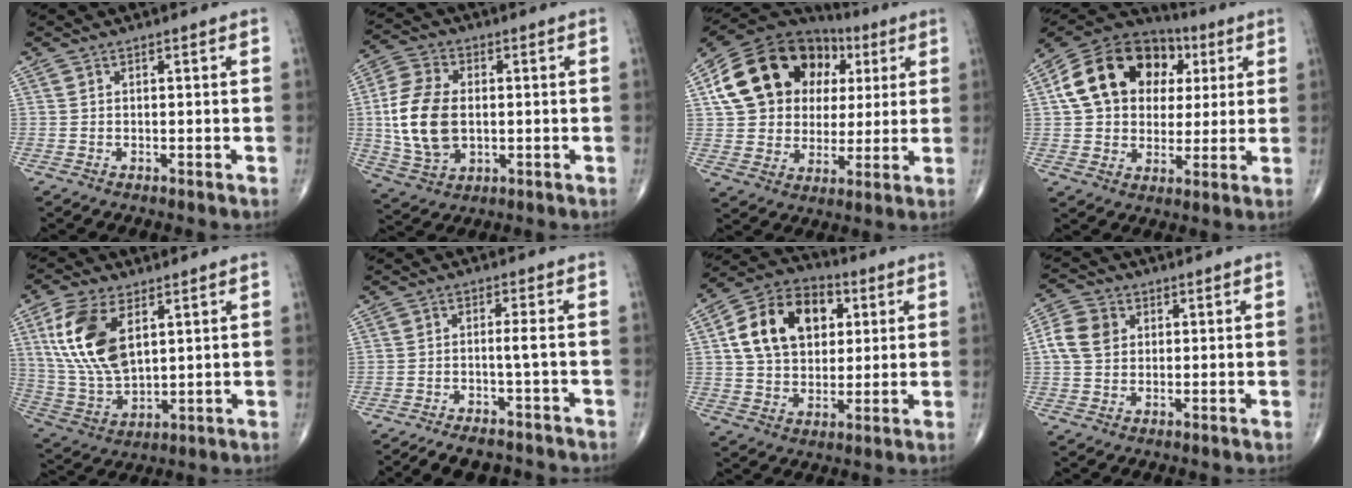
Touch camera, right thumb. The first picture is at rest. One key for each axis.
{"total": 13.8, "fx": 0.0, "fy": 8.9, "fz": 10.6, "tx": -0.211, "ty": 0.002, "tz": 0.004}
{"total": 21.6, "fx": 6.1, "fy": 16.8, "fz": 12.2, "tx": -0.192, "ty": 0.028, "tz": 0.111}
{"total": 19.2, "fx": 4.5, "fy": 14.6, "fz": 11.6, "tx": -0.179, "ty": 0.021, "tz": 0.073}
{"total": 15.5, "fx": 5.3, "fy": 8.2, "fz": 12.0, "tx": -0.240, "ty": -0.018, "tz": 0.113}
{"total": 8.0, "fx": -6.9, "fy": 1.8, "fz": 3.7, "tx": -0.057, "ty": 0.036, "tz": -0.103}
{"total": 17.0, "fx": 4.6, "fy": 11.8, "fz": 11.3, "tx": -0.168, "ty": 0.007, "tz": 0.074}
{"total": 6.7, "fx": 1.2, "fy": 5.4, "fz": 3.8, "tx": -0.069, "ty": 0.008, "tz": 0.017}